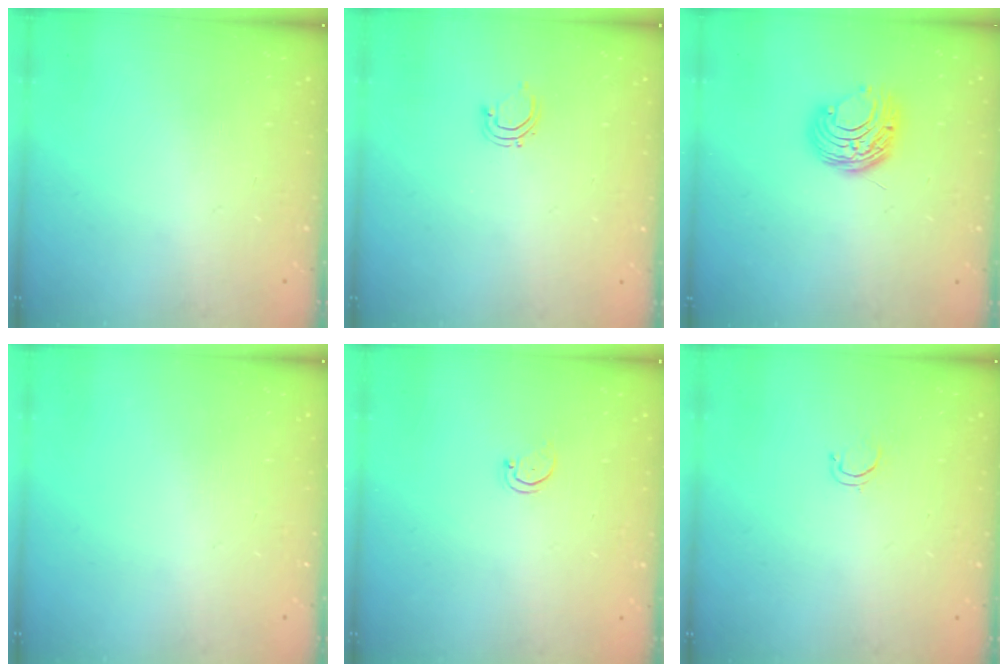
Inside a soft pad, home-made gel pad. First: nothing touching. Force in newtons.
{"total": 3.9, "press": 3.8, "slide": 0.7}
{"total": 9.5, "press": 9.4, "slide": 0.9}
{"total": 0.0}
{"total": 1.5, "press": 1.5, "slide": 0.3}
{"total": 2.6, "press": 2.5, "slide": 0.4}